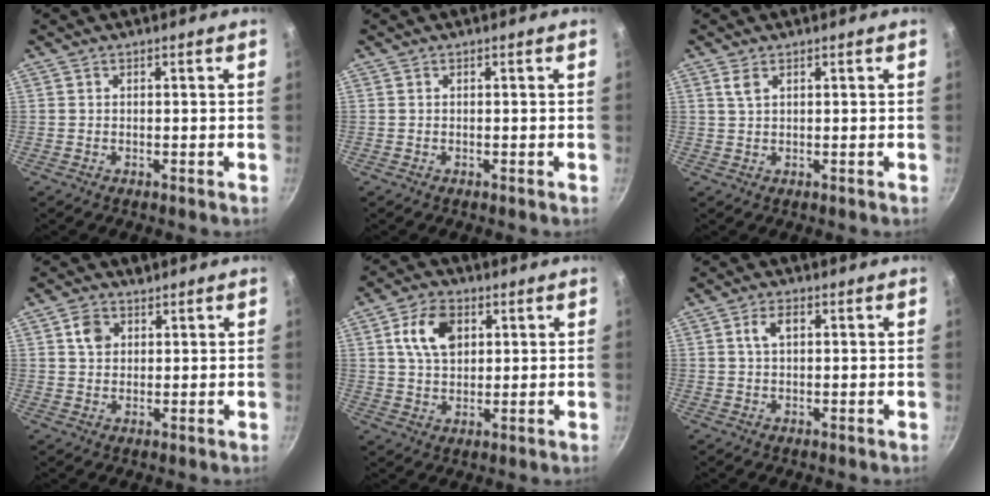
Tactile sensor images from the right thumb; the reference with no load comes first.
{"total": 0.0}
{"total": 1.8, "force": [0.9, 0.8, 1.3], "torque": [-0.028, -0.005, 0.020]}
{"total": 3.9, "force": [1.7, 3.0, 1.8], "torque": [-0.017, -0.003, 0.031]}
{"total": 9.2, "force": [2.8, 6.1, 6.3], "torque": [-0.099, 0.000, 0.048]}
{"total": 3.4, "force": [0.9, 1.8, 2.7], "torque": [-0.042, 0.007, 0.017]}